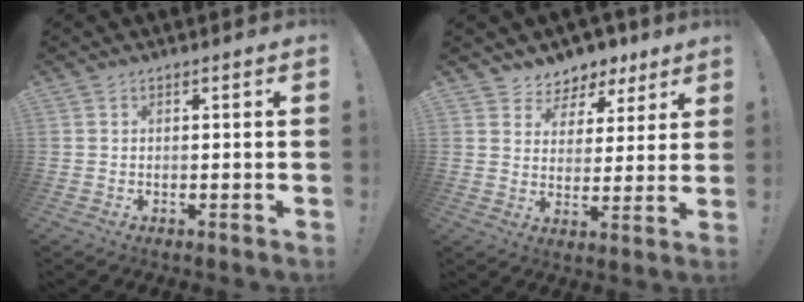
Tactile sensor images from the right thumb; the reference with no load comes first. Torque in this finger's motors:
{"motor_torque": [0.03, 0.03, -0.09, 0.21, 0.06]}